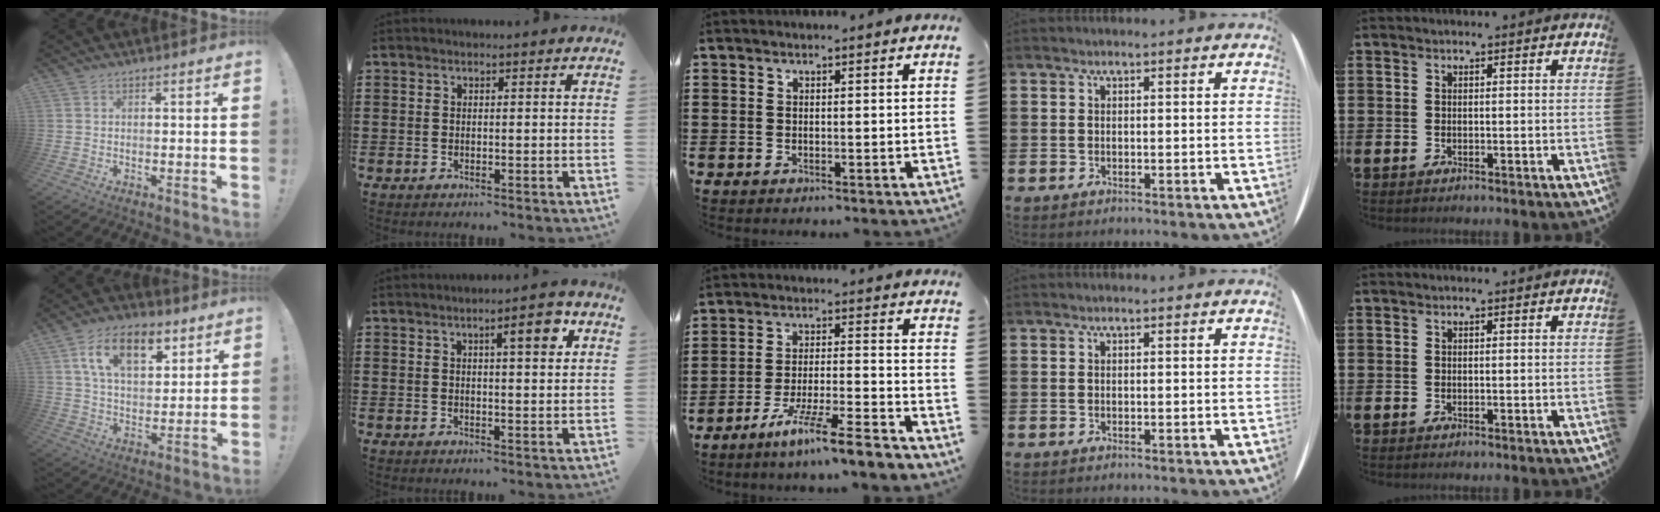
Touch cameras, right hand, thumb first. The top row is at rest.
{"thumb": {"total": 15.6, "force": [7.2, 8.7, 10.7], "torque": [-0.171, -0.012, 0.126]}, "index": {"total": 4.8, "force": [2.1, 1.0, 4.2], "torque": [-0.055, -0.004, 0.025]}, "middle": {"total": 8.5, "force": [-7.2, -0.5, 4.5], "torque": [-0.086, -0.004, -0.139]}}